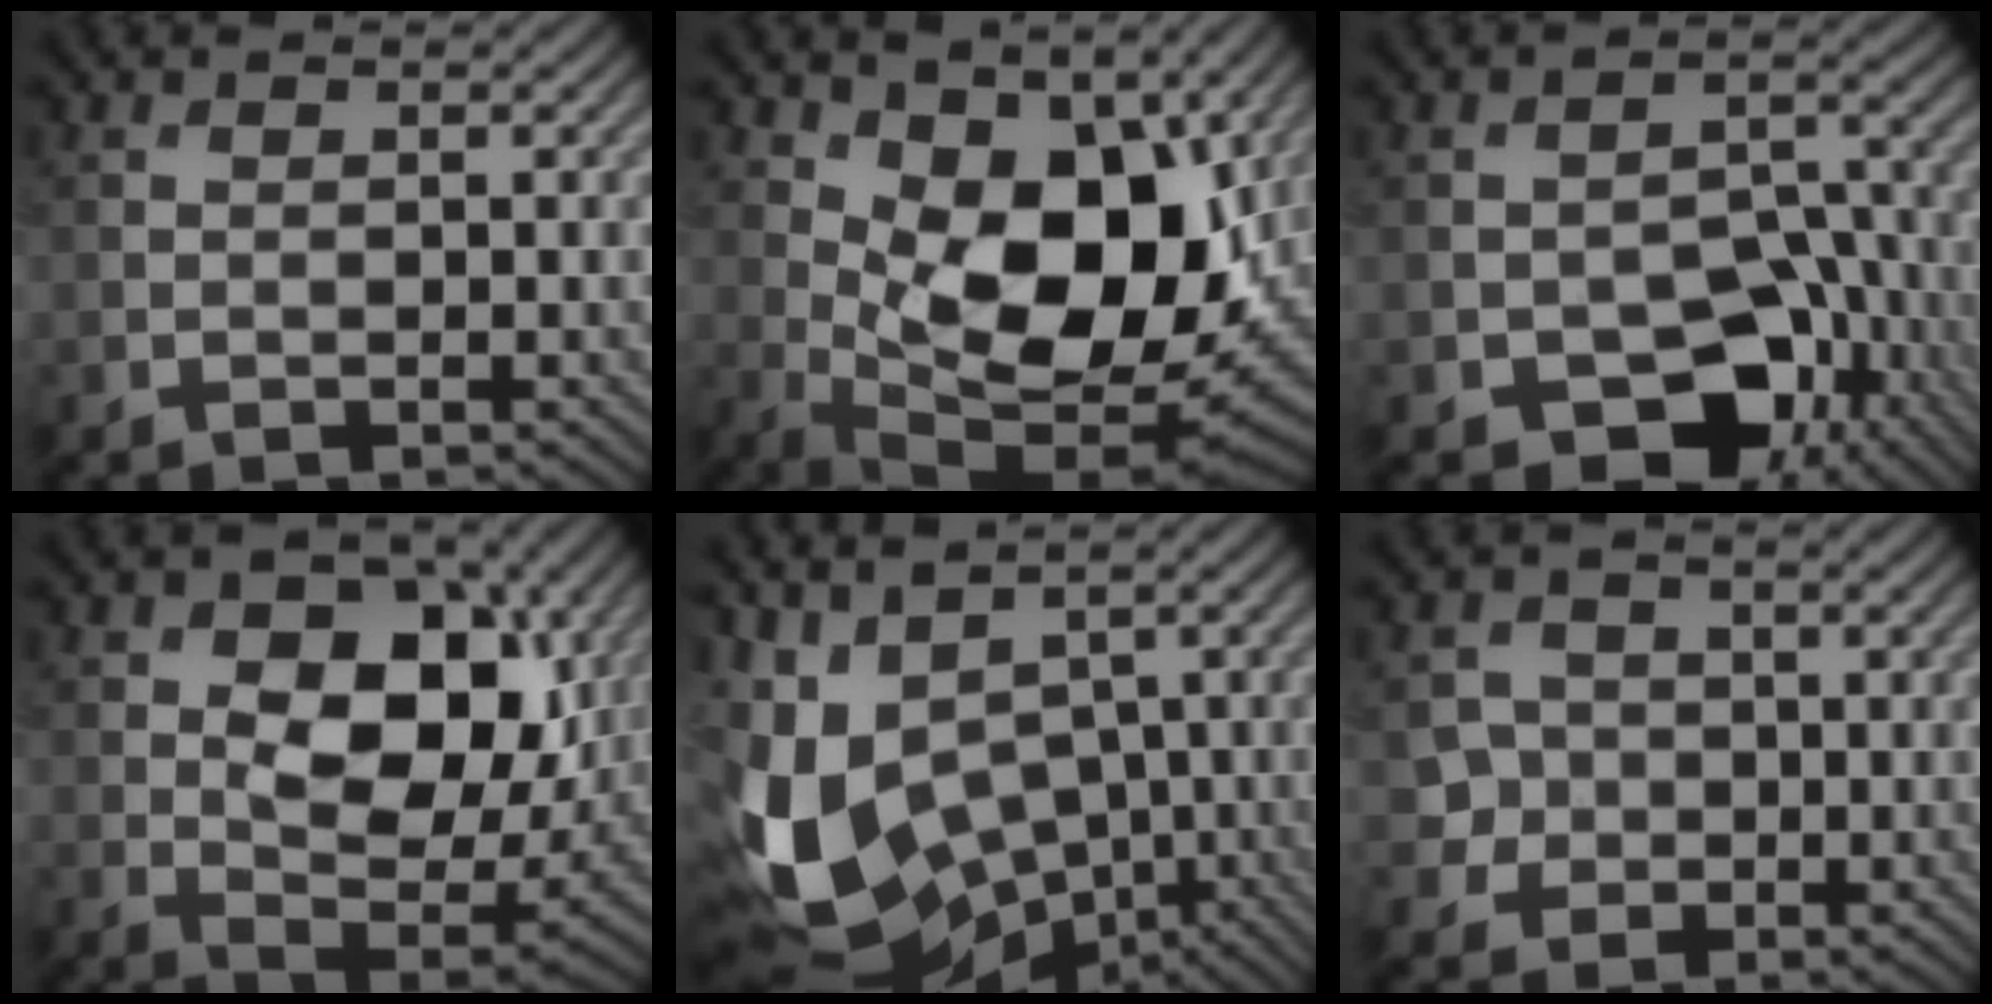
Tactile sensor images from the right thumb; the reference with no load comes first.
{"total": 14.6, "force": [3.6, 7.7, 11.9], "torque": [-0.203, -0.017, 0.074]}
{"total": 10.1, "force": [-5.0, 6.4, 6.0], "torque": [-0.084, -0.012, -0.083]}
{"total": 12.5, "force": [2.7, 7.8, 9.3], "torque": [-0.162, -0.008, 0.045]}
{"total": 15.4, "force": [-2.3, 10.2, 11.3], "torque": [-0.280, -0.036, -0.008]}
{"total": 4.2, "force": [-0.7, 4.0, 0.9], "torque": [-0.016, -0.002, -0.026]}